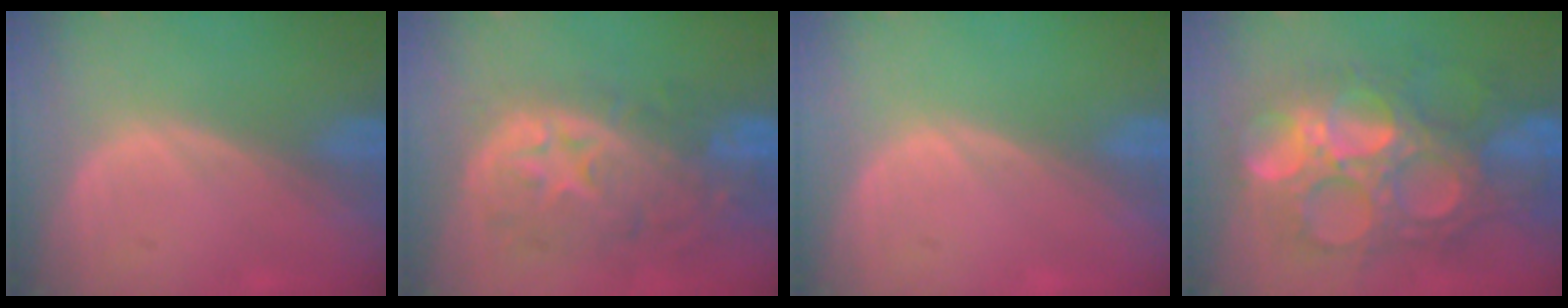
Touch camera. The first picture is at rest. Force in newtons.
{"total": 11.2, "press": 9.8, "slide": 5.3}
{"total": 0.0}
{"total": 13.5, "press": 13.4, "slide": 1.6}